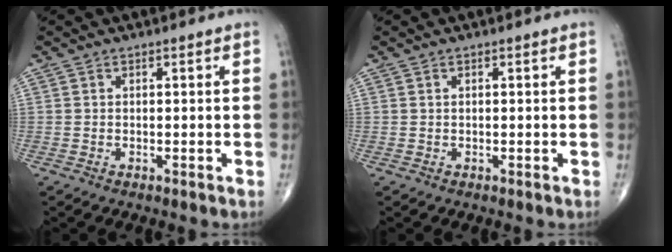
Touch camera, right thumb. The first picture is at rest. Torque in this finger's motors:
{"motor_torque": [0.02, -0.22, 0.26, -0.03, 0.03]}